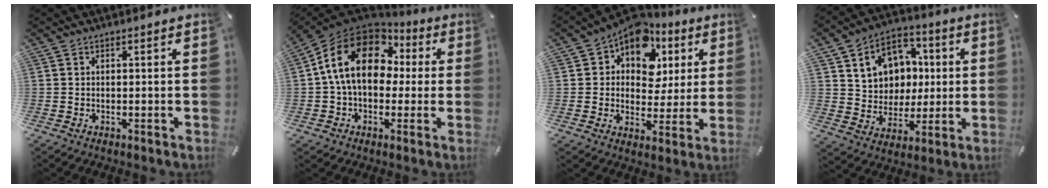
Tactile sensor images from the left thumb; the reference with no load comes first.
{"total": 16.9, "force": [2.0, 12.3, 11.3], "torque": [-0.234, 0.013, 0.035]}
{"total": 11.2, "force": [6.1, 8.2, 4.6], "torque": [-0.084, -0.044, 0.114]}
{"total": 12.7, "force": [2.8, 11.6, 4.3], "torque": [-0.067, -0.005, 0.061]}